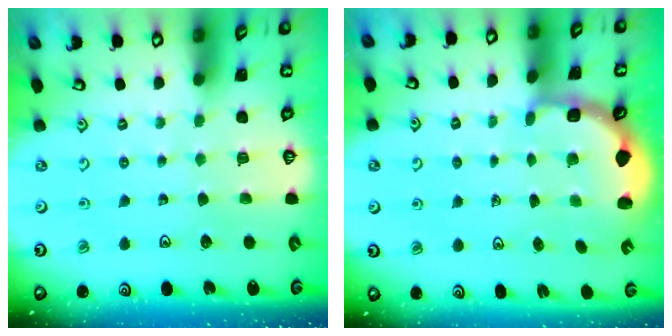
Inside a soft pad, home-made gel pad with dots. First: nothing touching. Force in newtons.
{"total": 2.7, "press": 2.1, "slide": 1.7}